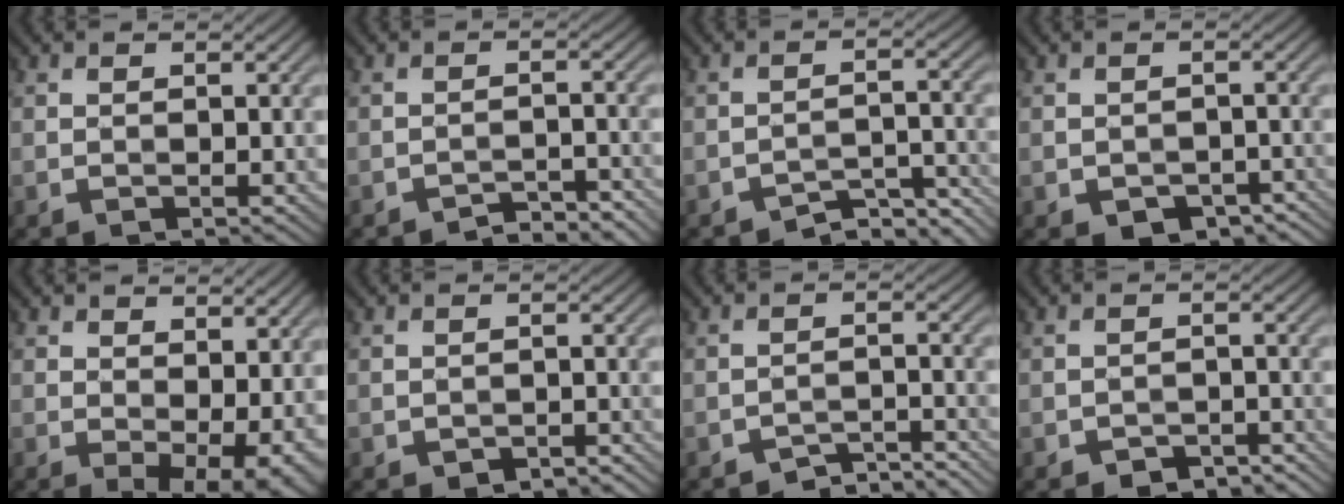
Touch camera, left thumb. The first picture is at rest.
{"total": 2.8, "force": [-2.6, 0.5, 0.9], "torque": [-0.007, 0.011, -0.042]}
{"total": 5.4, "force": [-4.9, 1.2, 2.1], "torque": [-0.030, 0.003, -0.074]}
{"total": 3.9, "force": [-2.4, 2.5, 1.8], "torque": [-0.030, -0.005, -0.028]}
{"total": 6.6, "force": [0.1, 3.4, 5.6], "torque": [-0.081, -0.012, 0.014]}
{"total": 1.6, "force": [-1.2, 0.9, 0.7], "torque": [-0.006, 0.002, -0.015]}
{"total": 4.1, "force": [-3.9, 0.5, 1.1], "torque": [-0.016, 0.007, -0.059]}
{"total": 3.0, "force": [-2.4, 1.4, 1.0], "torque": [-0.014, 0.005, -0.033]}